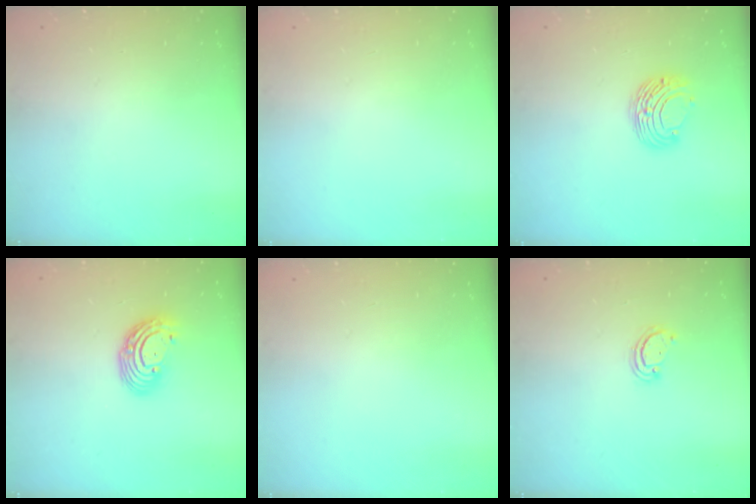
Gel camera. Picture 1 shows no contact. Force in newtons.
{"total": 0.0}
{"total": 8.2, "press": 8.2, "slide": 0.6}
{"total": 9.0, "press": 8.8, "slide": 1.7}
{"total": 0.0}
{"total": 2.3, "press": 2.3, "slide": 0.3}